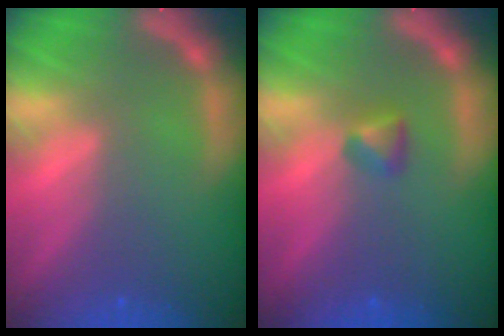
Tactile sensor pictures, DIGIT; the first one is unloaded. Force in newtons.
{"total": 1.4}